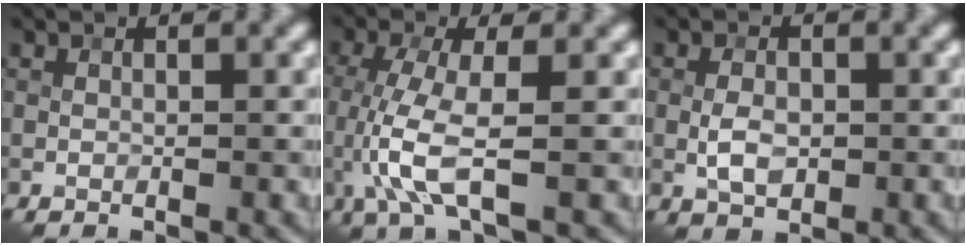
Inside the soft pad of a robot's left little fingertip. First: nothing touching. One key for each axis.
{"total": 5.3, "fx": -1.0, "fy": 1.3, "fz": 5.0, "tx": -0.119, "ty": -0.008, "tz": -0.018}
{"total": 2.5, "fx": -0.4, "fy": 1.5, "fz": 1.9, "tx": -0.037, "ty": 0.001, "tz": -0.008}